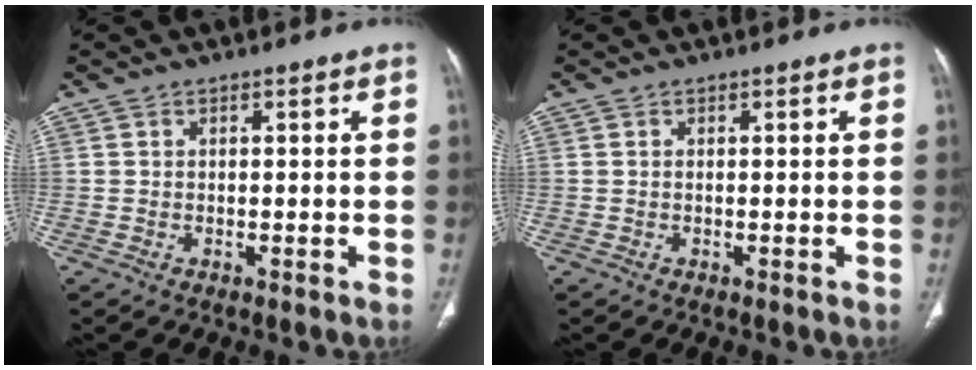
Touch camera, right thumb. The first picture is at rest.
{"total": 0.0}